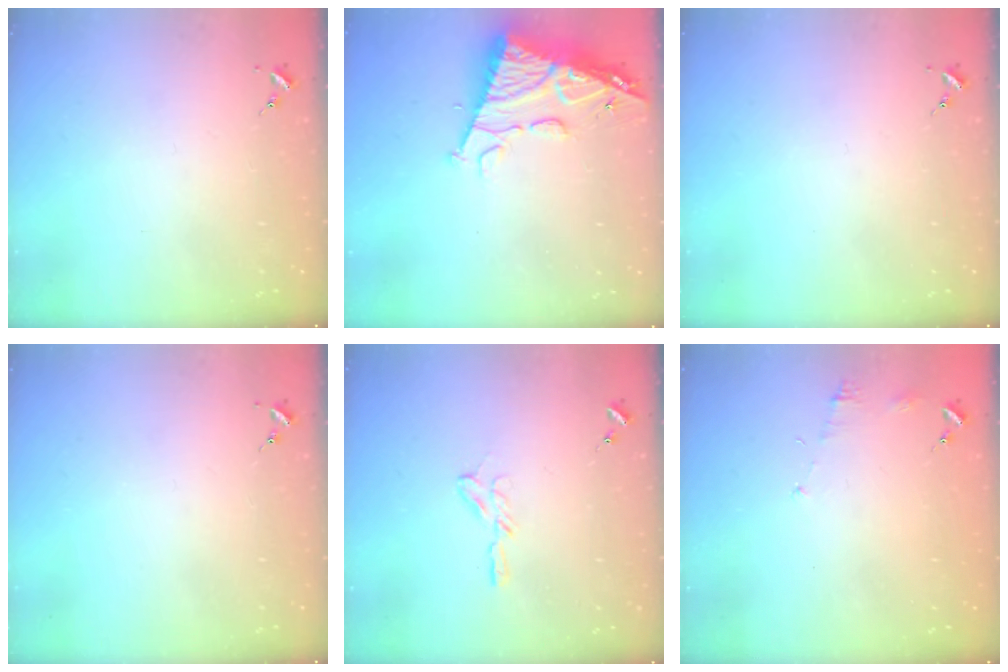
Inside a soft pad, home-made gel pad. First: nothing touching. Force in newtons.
{"total": 14.2, "press": 14.1, "slide": 1.5}
{"total": 0.0}
{"total": 0.0}
{"total": 5.3, "press": 5.2, "slide": 0.6}
{"total": 5.2, "press": 5.2, "slide": 0.5}